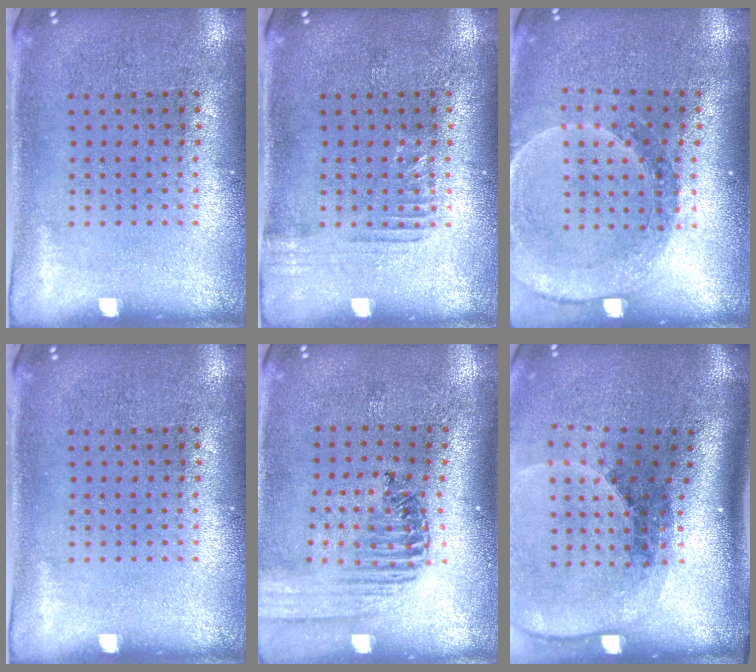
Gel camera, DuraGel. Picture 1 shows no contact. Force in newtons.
{"total": 1.2, "press": 1.2, "slide": 0.3}
{"total": 1.6, "press": 1.6, "slide": 0.1}
{"total": 0.0}
{"total": 1.4, "press": 1.4, "slide": 0.1}
{"total": 2.7, "press": 1.9, "slide": 2.0}